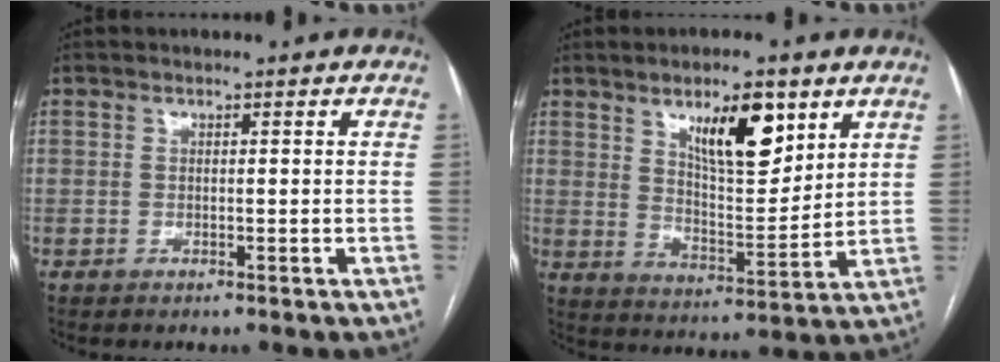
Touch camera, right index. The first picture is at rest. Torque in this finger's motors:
{"motor_torque": [1.07, 0.97, 0.27, 0.08]}